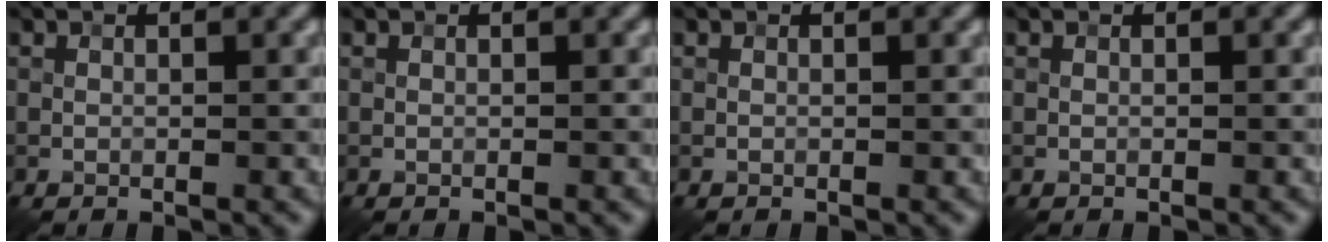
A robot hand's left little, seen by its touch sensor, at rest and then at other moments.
{"total": 0.0}
{"total": 0.0}
{"total": 0.0}